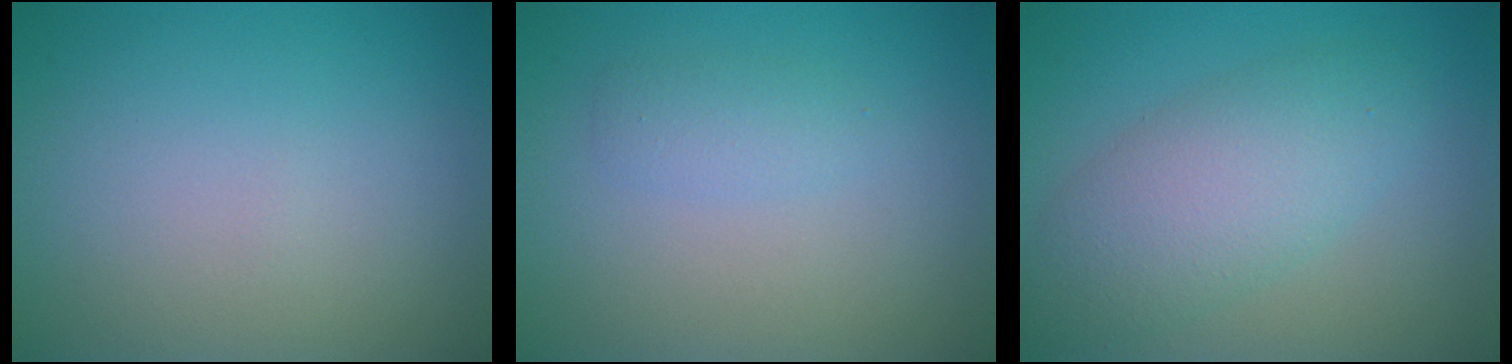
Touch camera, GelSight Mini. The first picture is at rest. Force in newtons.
{"total": 1.5, "press": 1.4, "slide": 0.1}
{"total": 5.4, "press": 5.4, "slide": 0.1}